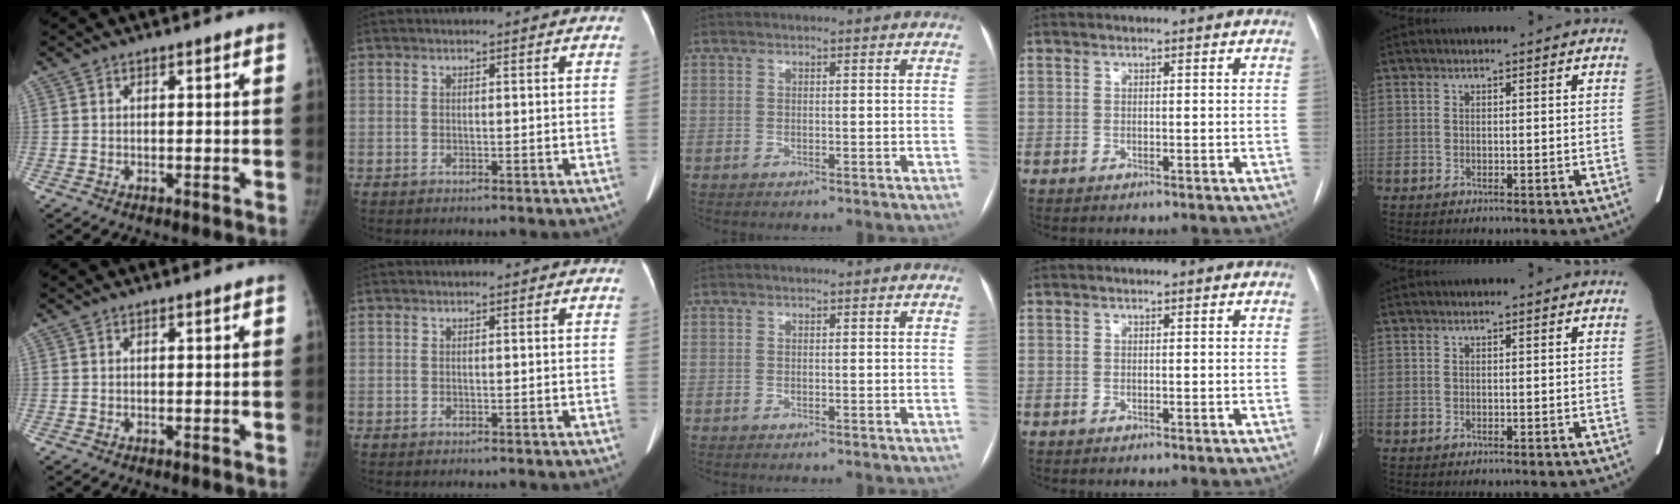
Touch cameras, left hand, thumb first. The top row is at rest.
{}